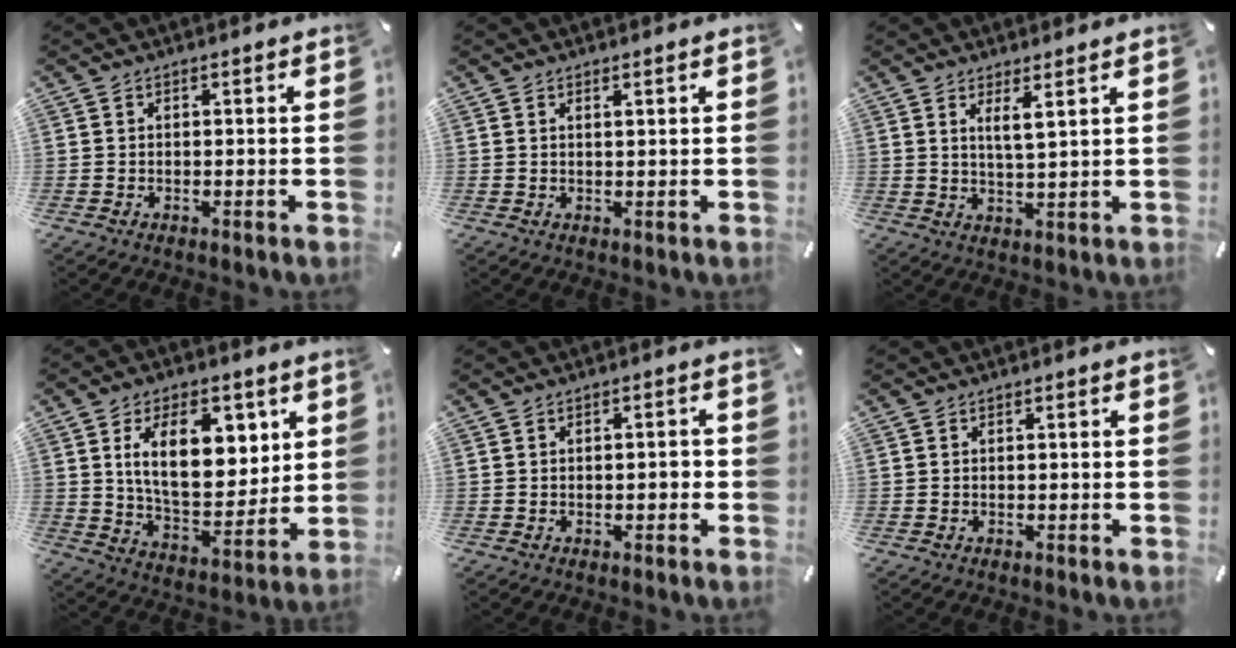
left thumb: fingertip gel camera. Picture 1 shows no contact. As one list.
[{"total": 1.1, "force": [0.5, 0.1, 1.0], "torque": [-0.018, 0.000, 0.008]}, {"total": 4.3, "force": [2.6, 0.0, 3.5], "torque": [-0.067, -0.010, 0.042]}, {"total": 16.4, "force": [6.3, 9.4, 11.9], "torque": [-0.188, -0.010, 0.110]}, {"total": 1.9, "force": [-0.4, 0.8, 1.7], "torque": [-0.031, 0.005, -0.009]}, {"total": 0.0}]